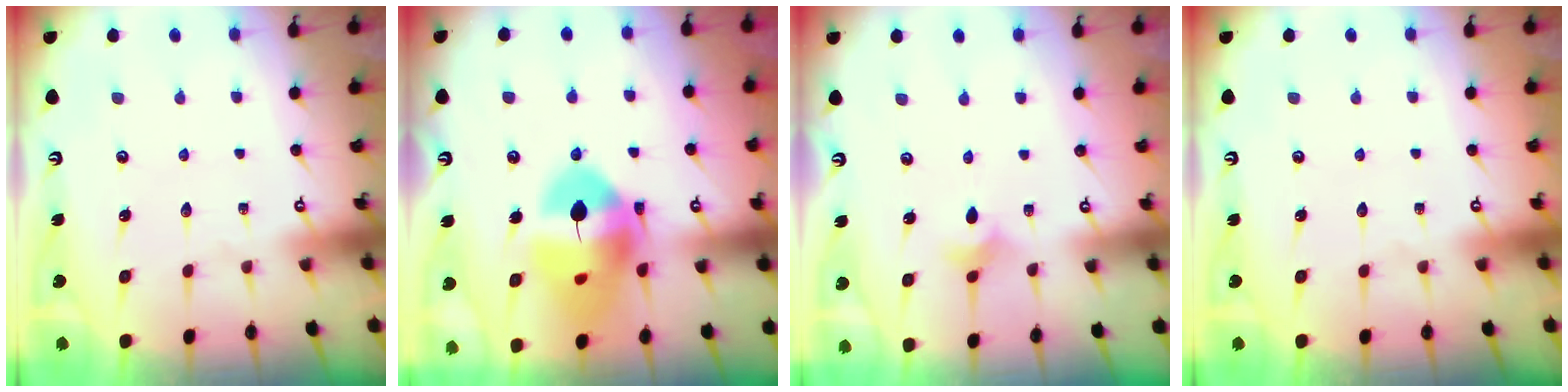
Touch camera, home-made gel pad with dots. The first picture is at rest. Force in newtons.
{"total": 18.7, "press": 18.6, "slide": 2.6}
{"total": 3.9, "press": 3.8, "slide": 0.9}
{"total": 0.0}